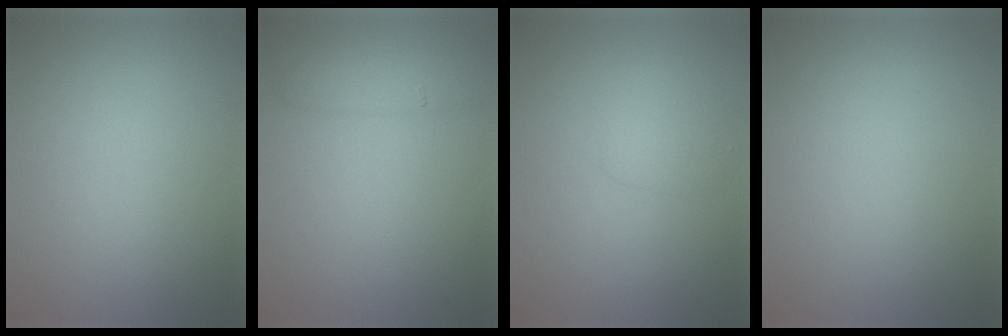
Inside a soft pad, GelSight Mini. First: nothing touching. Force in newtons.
{"total": 2.5, "press": 2.5, "slide": 0.1}
{"total": 1.5, "press": 1.5, "slide": 0.1}
{"total": 0.0}